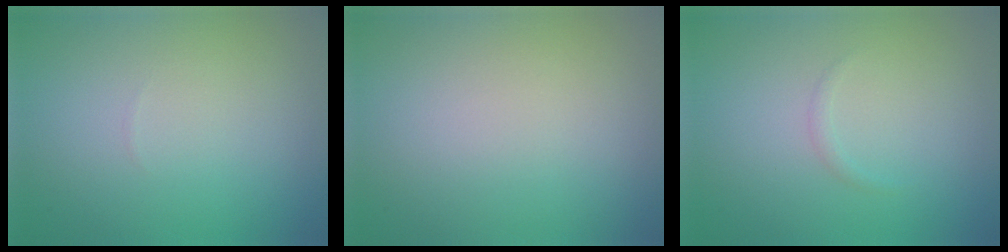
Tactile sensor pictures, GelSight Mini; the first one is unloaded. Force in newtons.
{"total": 0.0}
{"total": 0.5, "press": 0.5, "slide": 0.0}